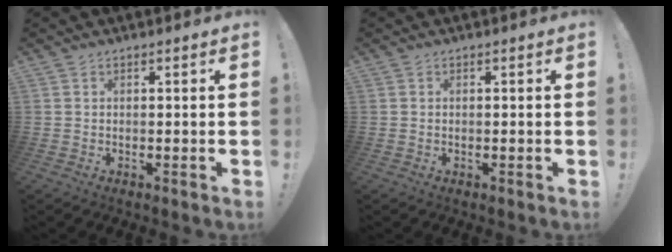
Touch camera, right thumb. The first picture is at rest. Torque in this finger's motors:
{"motor_torque": [-0.20, 0.26, 0.20, -0.21, -0.01]}